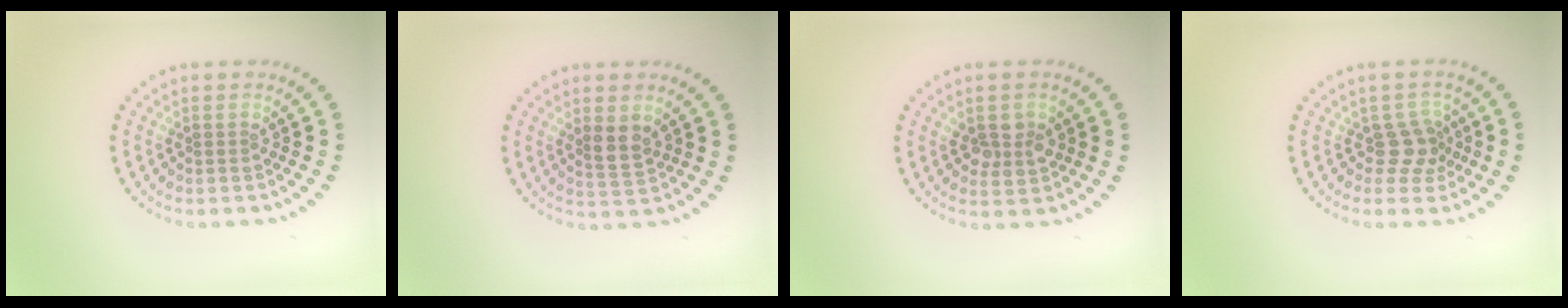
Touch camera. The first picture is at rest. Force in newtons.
{"total": 2.1, "press": 2.0, "slide": 0.9}
{"total": 2.4, "press": 2.4, "slide": 0.4}
{"total": 2.4, "press": 1.9, "slide": 1.5}